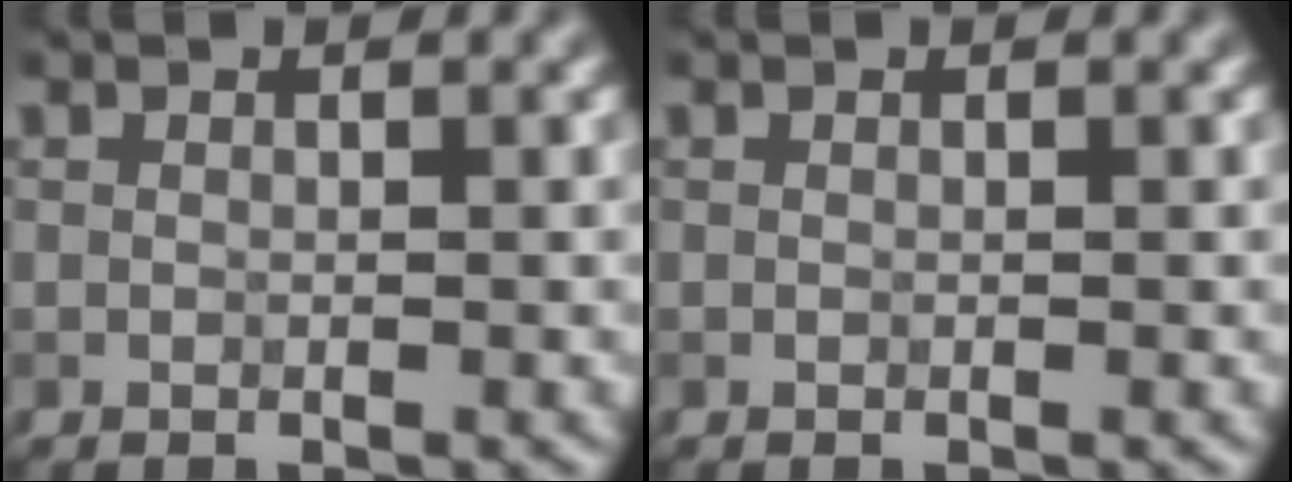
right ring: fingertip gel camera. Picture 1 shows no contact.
{"total": 0.0}